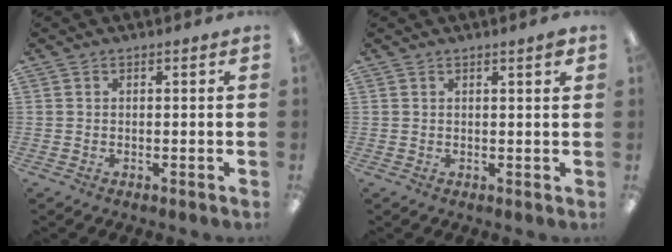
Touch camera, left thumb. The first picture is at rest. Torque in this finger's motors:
{"motor_torque": [-0.19, -0.10, -0.27, 0.45, 0.02]}